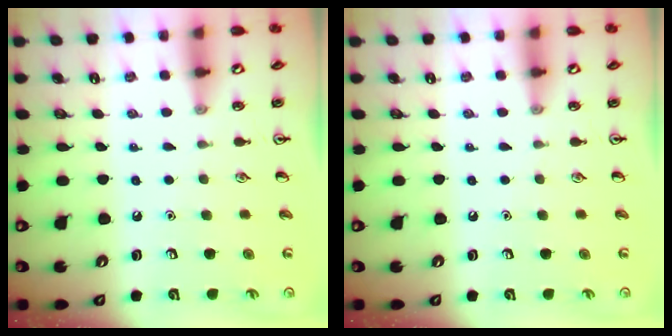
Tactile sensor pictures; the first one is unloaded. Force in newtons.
{"total": 0.0}